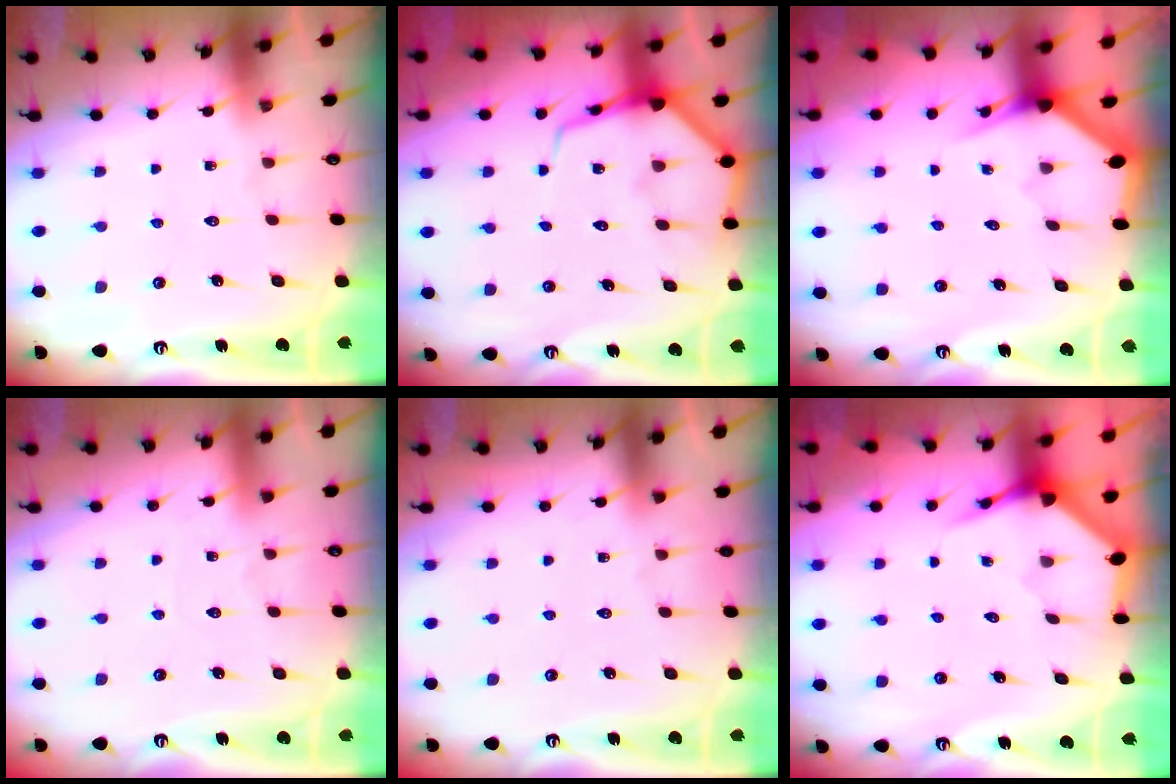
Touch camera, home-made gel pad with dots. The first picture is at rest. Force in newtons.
{"total": 7.5, "press": 7.5, "slide": 0.9}
{"total": 3.1, "press": 3.1, "slide": 0.2}
{"total": 2.4, "press": 2.3, "slide": 0.2}
{"total": 2.2, "press": 2.2, "slide": 0.3}
{"total": 4.0, "press": 3.9, "slide": 0.5}